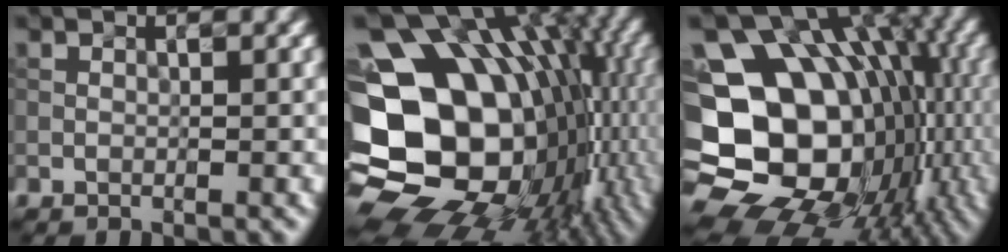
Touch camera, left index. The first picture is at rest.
{"total": 20.4, "force": [-2.8, 15.2, 13.3], "torque": [-0.225, 0.000, -0.026]}
{"total": 18.9, "force": [-3.8, 14.9, 11.1], "torque": [-0.154, 0.016, -0.056]}